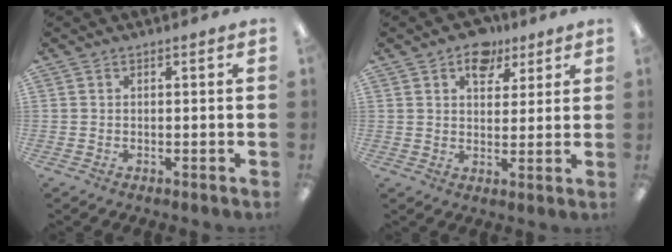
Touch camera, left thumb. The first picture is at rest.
{"total": 8.4, "force": [5.3, 5.3, 3.8], "torque": [-0.037, -0.021, 0.090]}